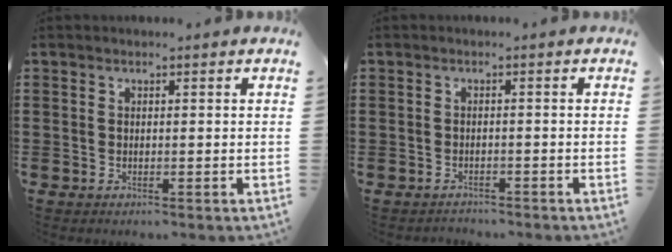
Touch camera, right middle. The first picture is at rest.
{"total": 1.2, "force": [-1.1, 0.3, -0.2], "torque": [0.002, 0.004, -0.027]}